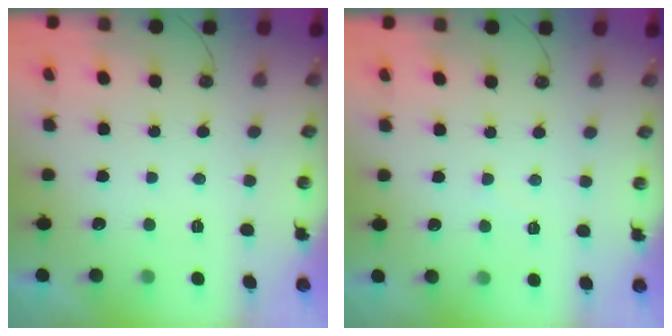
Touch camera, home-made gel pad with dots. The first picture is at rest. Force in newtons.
{"total": 2.9, "press": 2.9, "slide": 0.4}